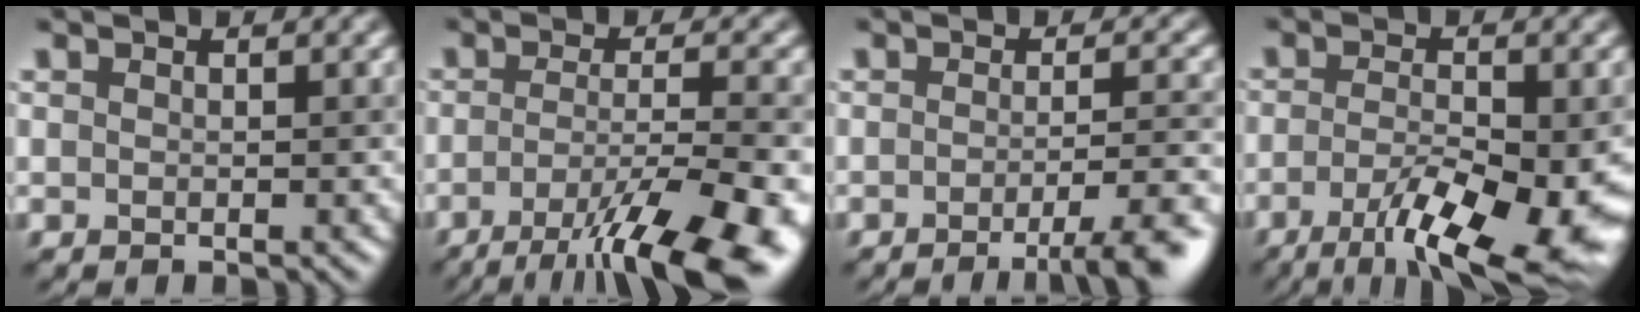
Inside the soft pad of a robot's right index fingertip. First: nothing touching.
{"total": 12.1, "force": [-6.9, 2.8, 9.6], "torque": [-0.154, -0.010, -0.104]}
{"total": 6.0, "force": [-3.1, 1.2, 5.0], "torque": [-0.064, -0.002, -0.044]}
{"total": 10.5, "force": [-5.0, 2.8, 8.8], "torque": [-0.151, -0.021, -0.078]}